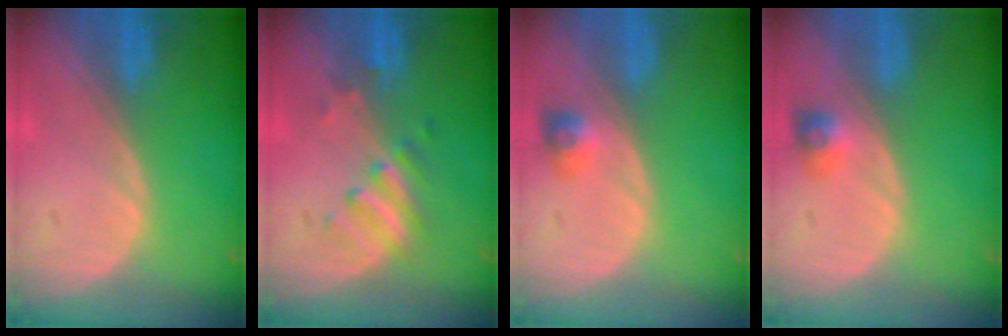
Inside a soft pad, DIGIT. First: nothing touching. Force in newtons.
{"total": 3.6, "press": 3.6, "slide": 0.5}
{"total": 2.6, "press": 2.4, "slide": 1.0}
{"total": 2.6, "press": 2.4, "slide": 1.0}